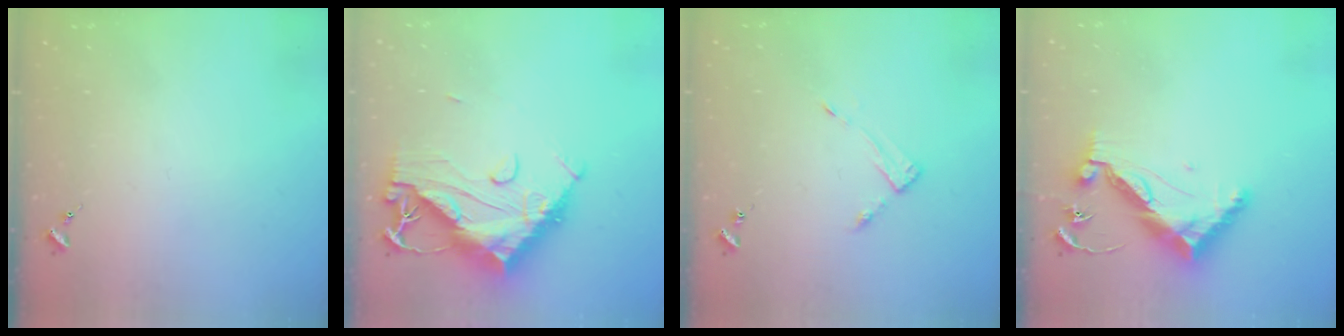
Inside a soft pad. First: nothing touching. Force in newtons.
{"total": 17.4, "press": 17.3, "slide": 1.6}
{"total": 4.6, "press": 4.6, "slide": 0.4}
{"total": 13.0, "press": 13.0, "slide": 0.6}